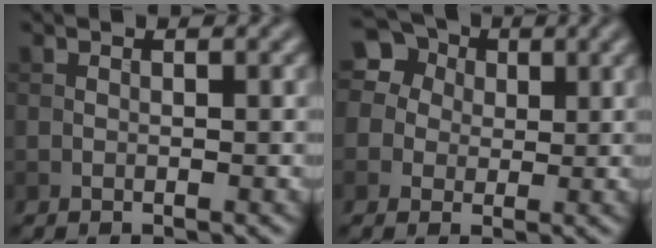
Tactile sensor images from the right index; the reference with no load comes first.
{"total": 10.9, "force": [4.9, 8.8, 4.3], "torque": [-0.122, 0.036, 0.068]}